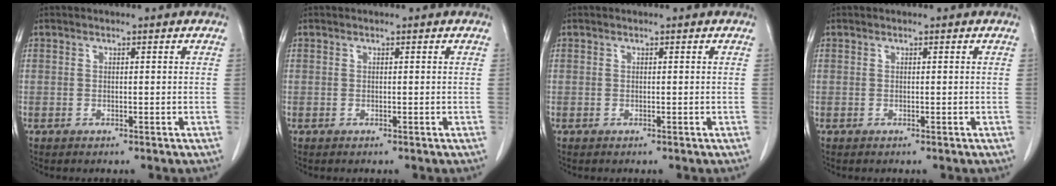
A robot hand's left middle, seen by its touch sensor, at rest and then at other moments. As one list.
[{"total": 0.0}, {"total": 0.0}, {"total": 0.0}]